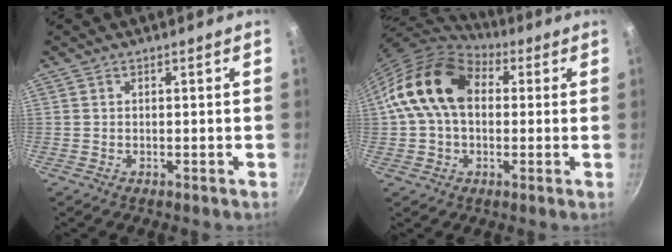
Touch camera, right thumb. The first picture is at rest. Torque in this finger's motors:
{"motor_torque": [2.07, 2.15, 1.27, -0.73, 0.51]}